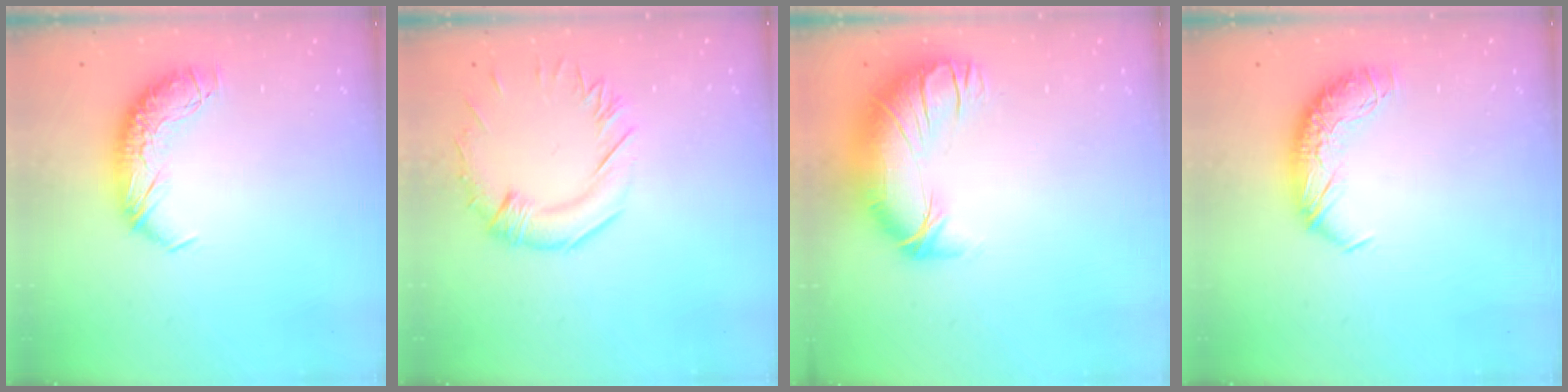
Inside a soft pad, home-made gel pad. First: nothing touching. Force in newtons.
{"total": 1.0, "press": 0.6, "slide": 0.8}
{"total": 3.7, "press": 2.0, "slide": 3.1}
{"total": 0.0}